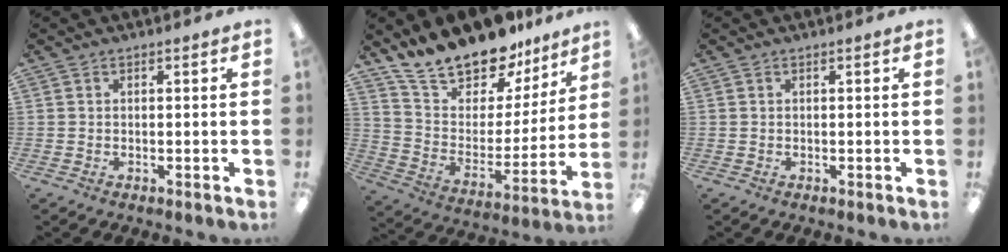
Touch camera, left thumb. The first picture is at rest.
{"total": 17.5, "force": [16.0, 6.0, 3.8], "torque": [-0.090, -0.135, 0.289]}
{"total": 0.0}